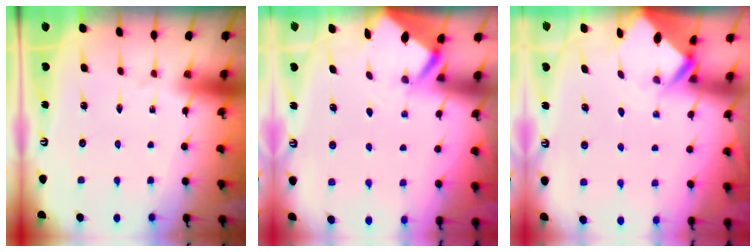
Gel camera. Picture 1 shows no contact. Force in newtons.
{"total": 2.8, "press": 2.8, "slide": 0.3}
{"total": 5.0, "press": 4.9, "slide": 0.3}